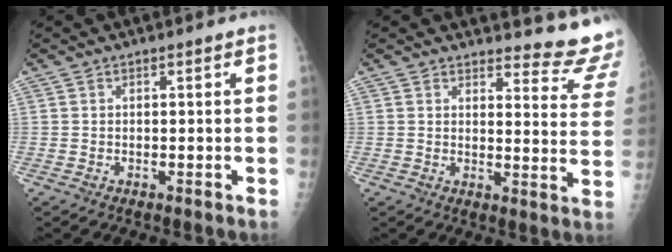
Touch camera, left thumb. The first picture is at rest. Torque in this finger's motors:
{"motor_torque": [0.11, 0.06, -0.21, -0.15, 0.05]}